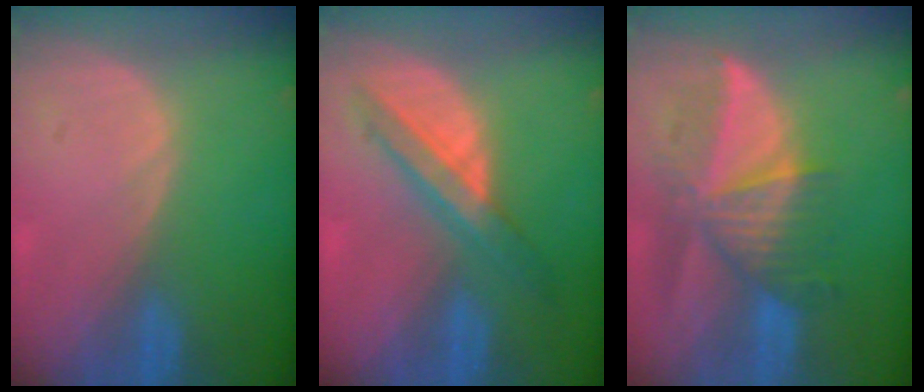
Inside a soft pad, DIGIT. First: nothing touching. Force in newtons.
{"total": 5.8, "press": 5.8, "slide": 0.4}
{"total": 8.8, "press": 8.0, "slide": 3.6}